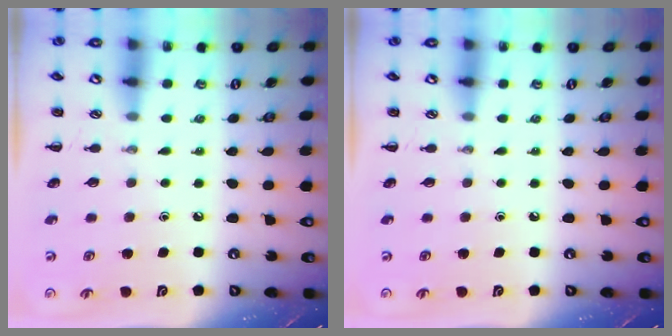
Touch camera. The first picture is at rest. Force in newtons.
{"total": 0.0}